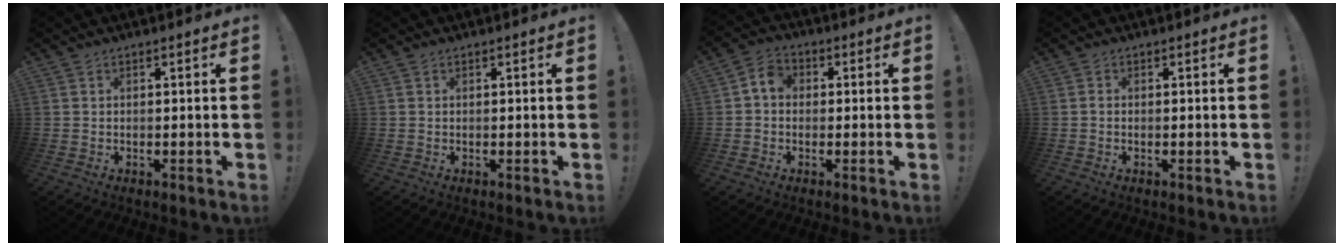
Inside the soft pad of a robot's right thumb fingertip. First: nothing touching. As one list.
[{"total": 0.0}, {"total": 5.2, "force": [0.0, 4.1, 3.2], "torque": [-0.055, 0.017, 0.002]}, {"total": 0.6, "force": [-0.4, 0.2, 0.3], "torque": [-0.014, 0.005, -0.006]}]